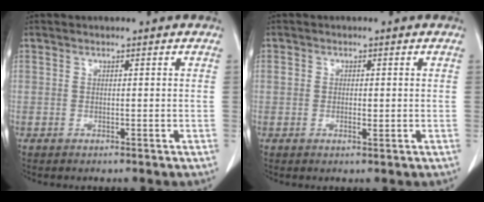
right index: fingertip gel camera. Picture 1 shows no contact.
{"total": 2.0, "force": [-0.1, 1.1, 1.6], "torque": [-0.028, 0.000, 0.000]}